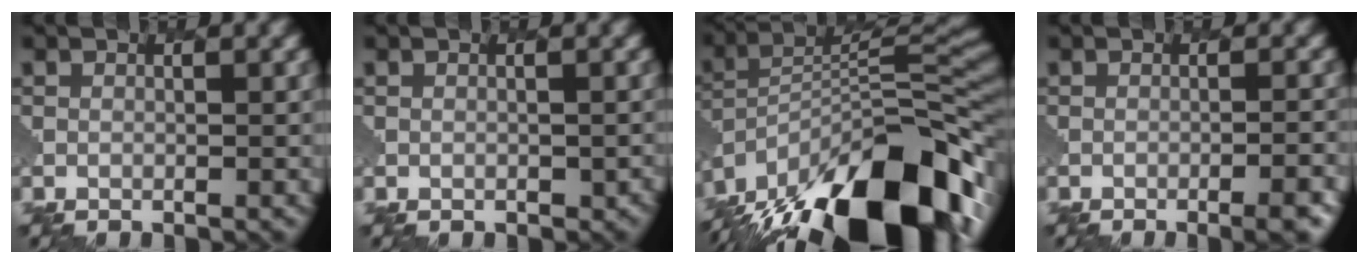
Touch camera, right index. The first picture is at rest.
{"total": 1.5, "force": [-0.8, 1.0, 0.8], "torque": [-0.010, 0.002, -0.007]}
{"total": 17.4, "force": [-12.1, 6.7, 10.6], "torque": [-0.174, 0.013, -0.205]}
{"total": 4.6, "force": [-3.0, 1.5, 3.2], "torque": [-0.023, 0.013, -0.034]}